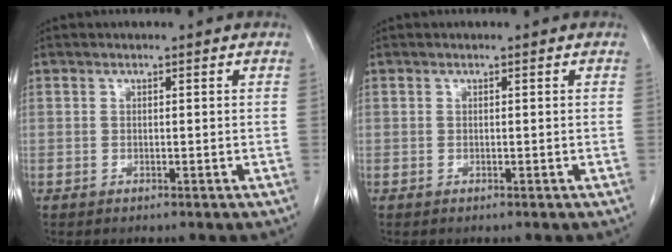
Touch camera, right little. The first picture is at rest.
{"total": 0.0}